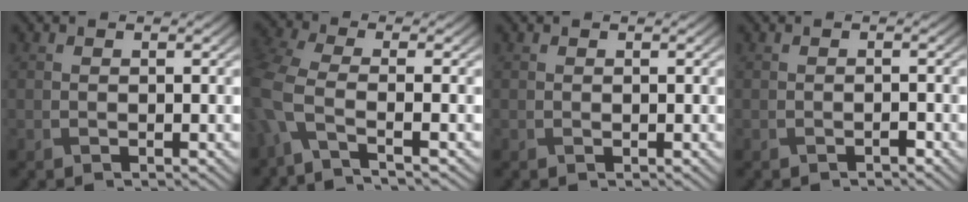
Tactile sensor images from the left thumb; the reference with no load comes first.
{"total": 5.9, "force": [-2.5, 2.0, 4.9], "torque": [-0.132, -0.014, -0.063]}
{"total": 0.0}
{"total": 0.6, "force": [-0.5, 0.1, 0.3], "torque": [-0.003, 0.000, -0.006]}